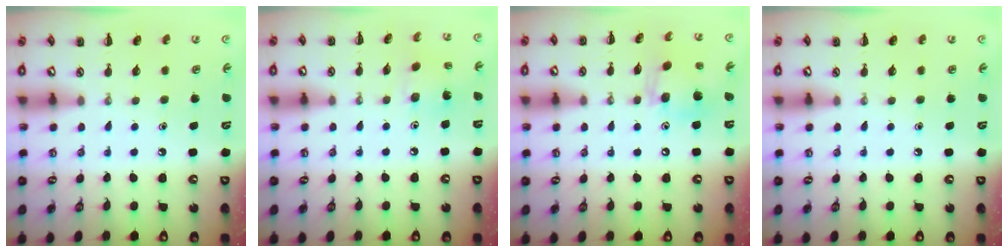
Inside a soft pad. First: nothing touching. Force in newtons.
{"total": 2.1, "press": 2.0, "slide": 0.5}
{"total": 12.3, "press": 11.9, "slide": 3.1}
{"total": 0.0}